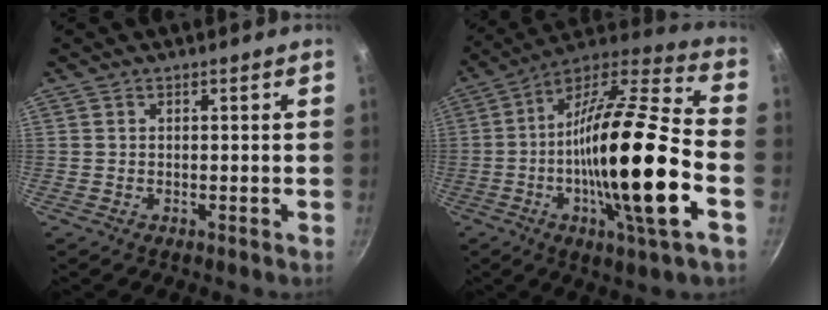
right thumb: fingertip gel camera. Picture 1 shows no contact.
{"total": 26.2, "force": [-5.7, 5.3, 25.0], "torque": [-0.423, 0.016, -0.110]}